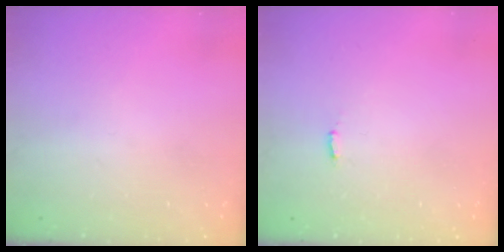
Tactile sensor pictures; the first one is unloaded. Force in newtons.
{"total": 3.0, "press": 2.9, "slide": 0.5}